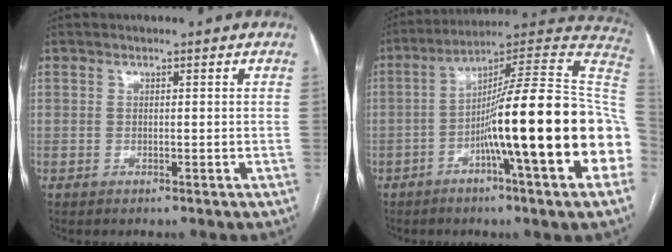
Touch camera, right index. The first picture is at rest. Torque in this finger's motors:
{"motor_torque": [2.14, 0.00, 1.05, 0.21]}